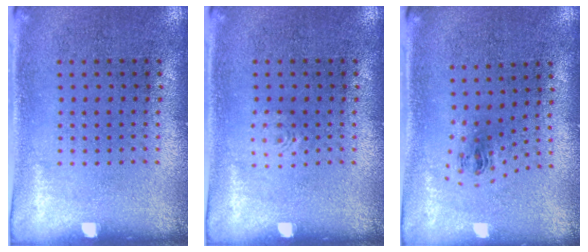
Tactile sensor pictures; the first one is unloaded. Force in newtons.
{"total": 0.6, "press": 0.6, "slide": 0.2}
{"total": 1.0, "press": 0.4, "slide": 0.9}